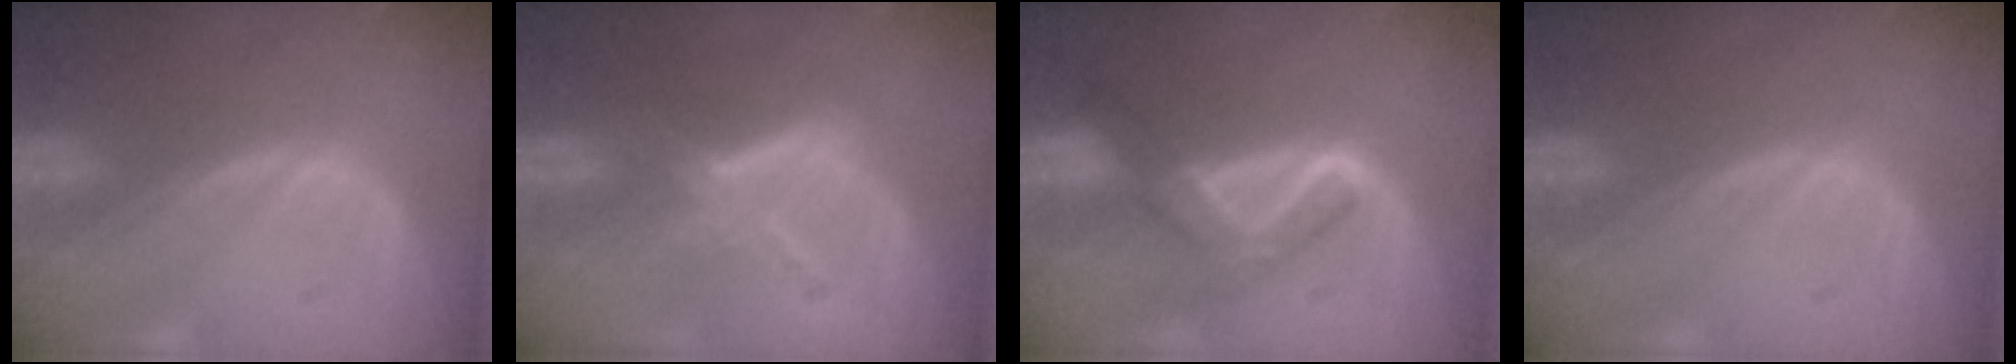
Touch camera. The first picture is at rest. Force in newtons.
{"total": 4.8, "press": 4.7, "slide": 1.2}
{"total": 5.7, "press": 5.6, "slide": 1.0}
{"total": 0.0}